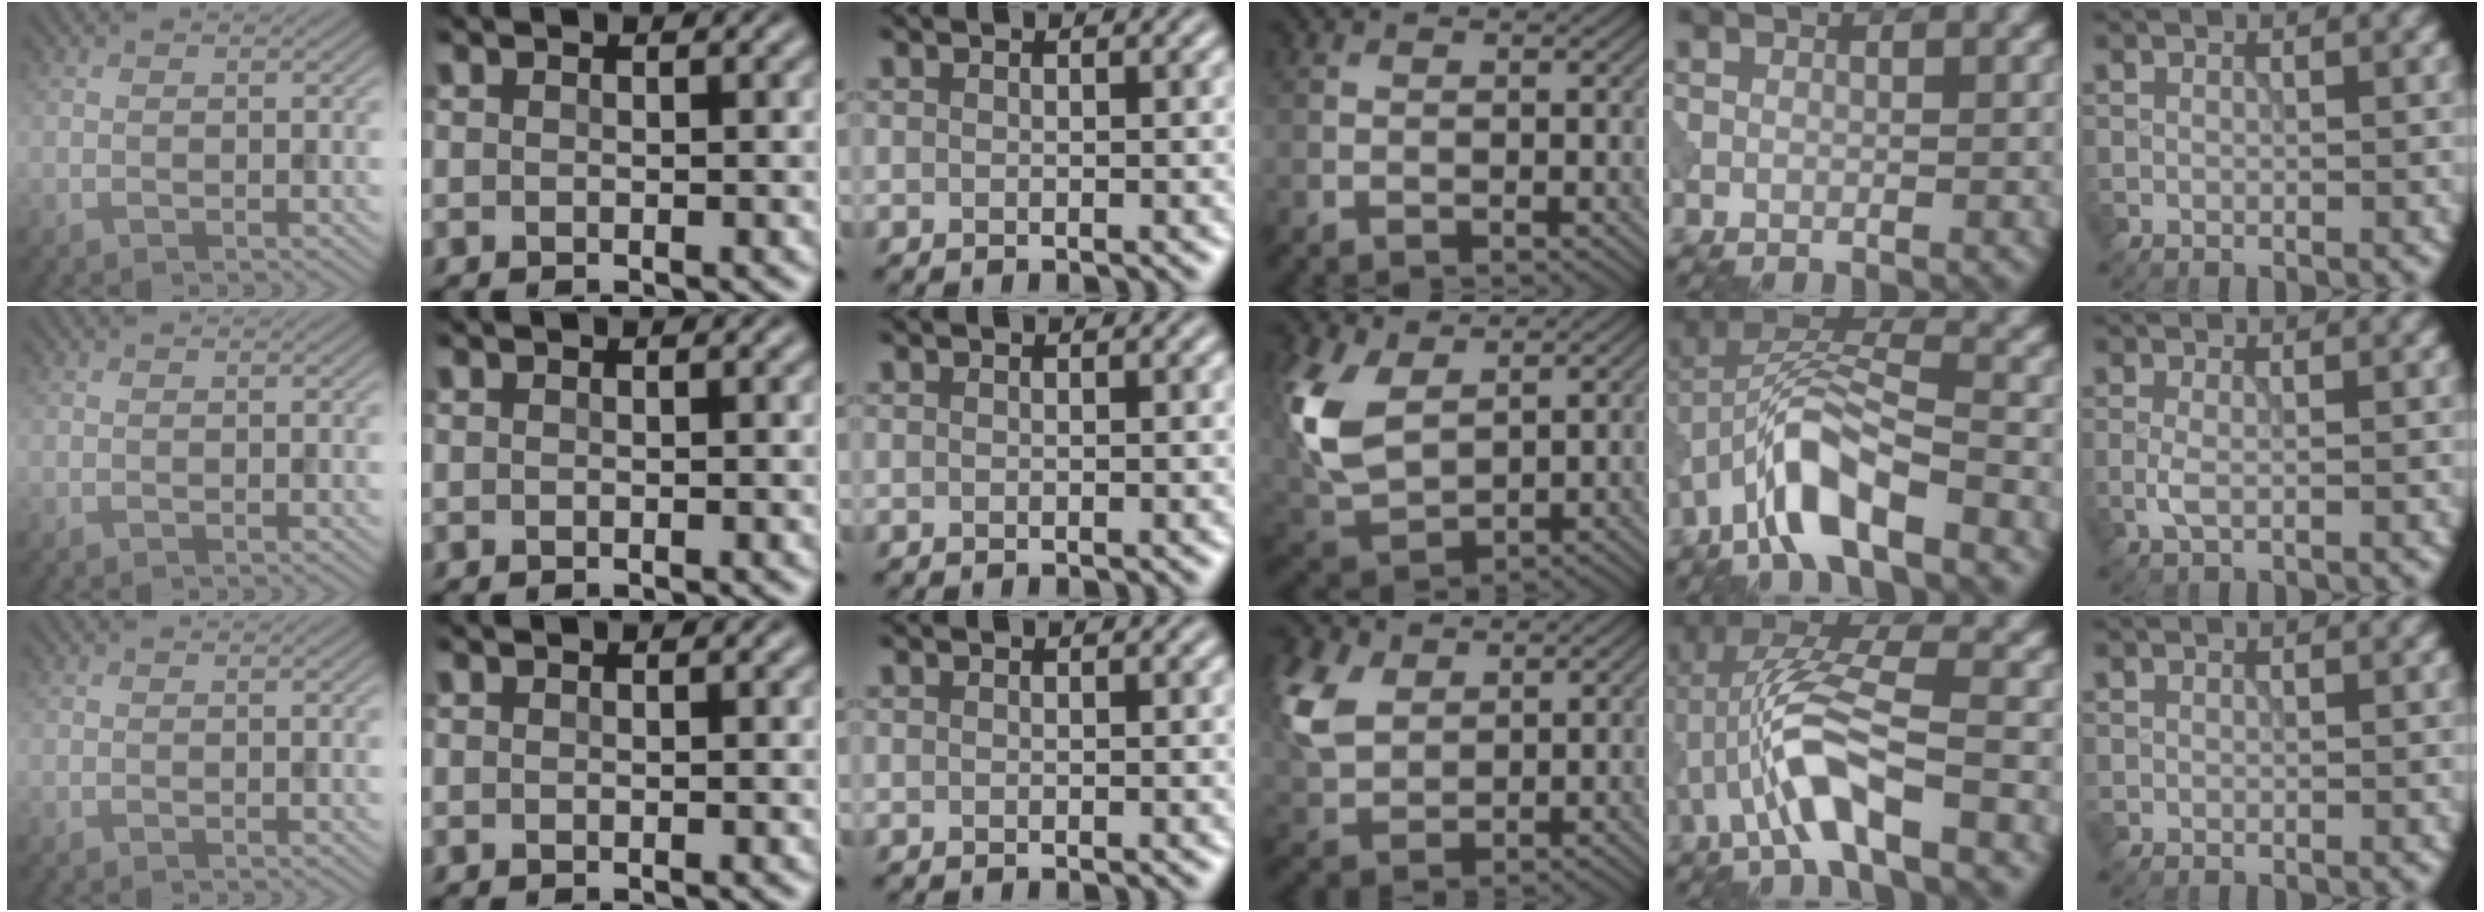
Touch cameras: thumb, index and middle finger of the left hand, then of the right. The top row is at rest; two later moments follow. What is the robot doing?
{"motion": "wipe", "object": "makeup brush"}